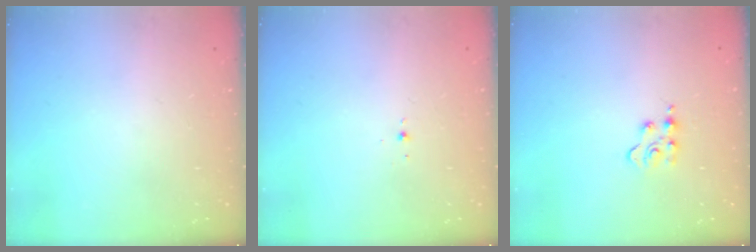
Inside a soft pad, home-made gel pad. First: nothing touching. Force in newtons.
{"total": 2.6, "press": 2.5, "slide": 0.7}
{"total": 3.0, "press": 3.0, "slide": 0.5}